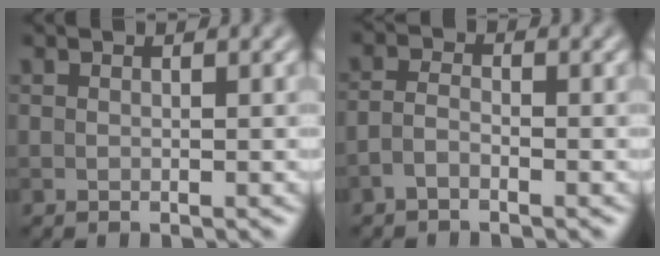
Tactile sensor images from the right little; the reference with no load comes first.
{"total": 1.6, "force": [-1.0, 0.7, 1.0], "torque": [-0.021, 0.003, -0.027]}